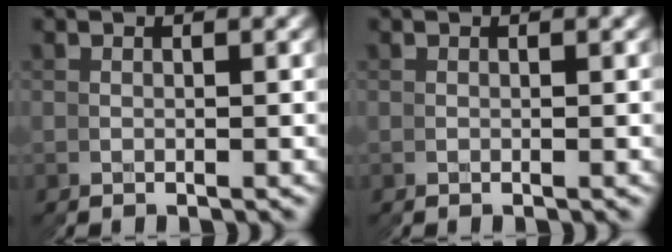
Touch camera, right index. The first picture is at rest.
{"total": 0.0}